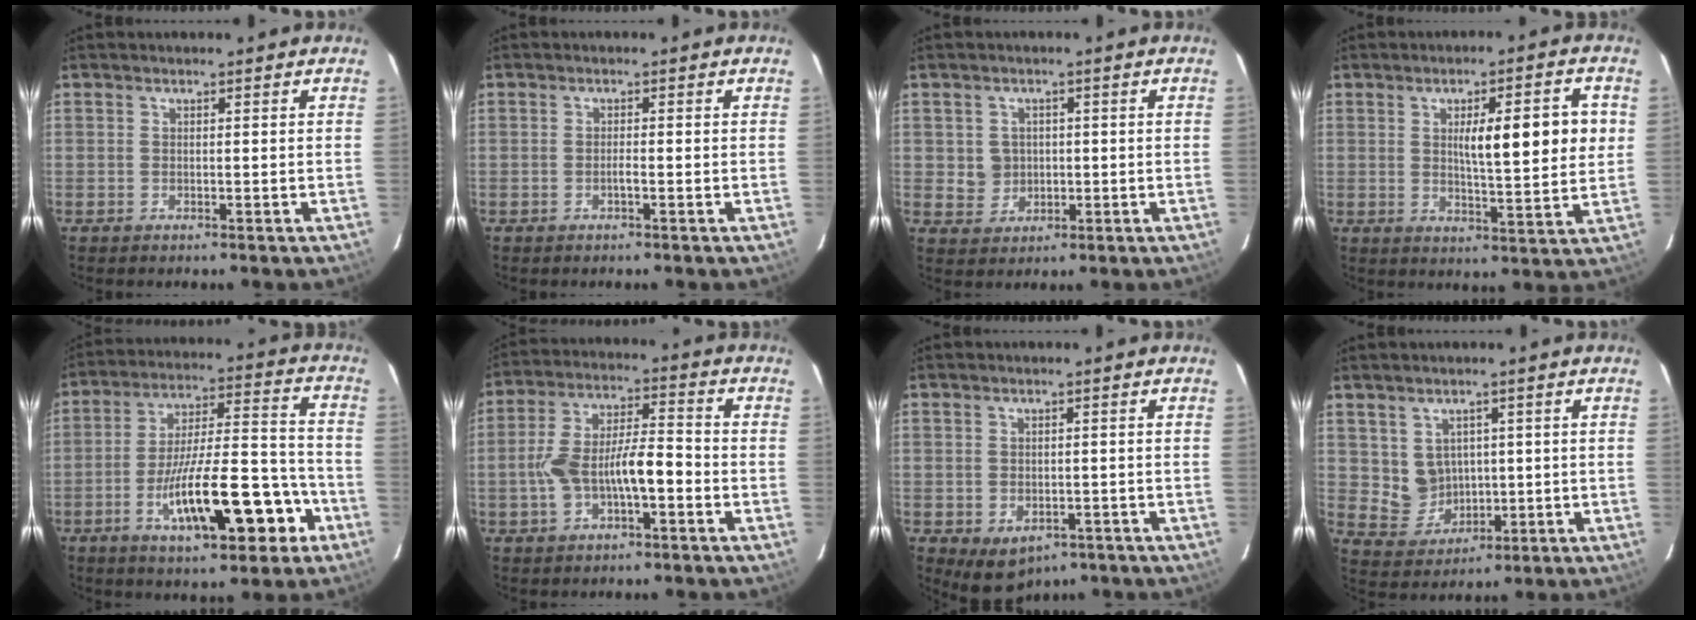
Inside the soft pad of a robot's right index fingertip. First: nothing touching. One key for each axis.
{"total": 0.8, "fx": -0.3, "fy": 0.0, "fz": 0.7, "tx": -0.015, "ty": 0.003, "tz": -0.004}
{"total": 3.8, "fx": 0.3, "fy": 3.6, "fz": 1.0, "tx": -0.016, "ty": 0.008, "tz": 0.016}
{"total": 11.0, "fx": 2.2, "fy": 1.7, "fz": 10.7, "tx": -0.152, "ty": 0.007, "tz": 0.034}
{"total": 17.3, "fx": -7.3, "fy": 4.3, "fz": 15.1, "tx": -0.254, "ty": 0.019, "tz": -0.103}
{"total": 10.0, "fx": -2.5, "fy": 3.3, "fz": 9.1, "tx": -0.182, "ty": 0.028, "tz": -0.040}
{"total": 5.3, "fx": -2.8, "fy": 3.8, "fz": 2.4, "tx": -0.039, "ty": -0.001, "tz": -0.026}
{"total": 5.6, "fx": 1.2, "fy": 5.2, "fz": 1.7, "tx": -0.035, "ty": 0.009, "tz": 0.040}